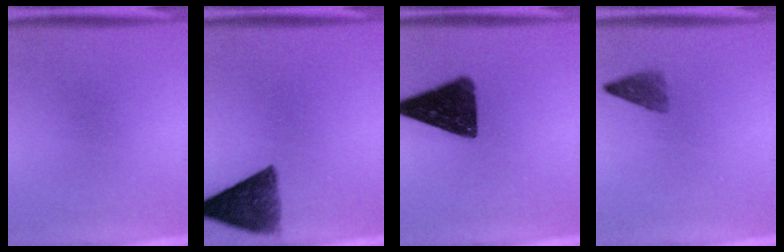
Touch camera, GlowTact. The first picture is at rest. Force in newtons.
{"total": 9.3}
{"total": 13.8}
{"total": 2.4}